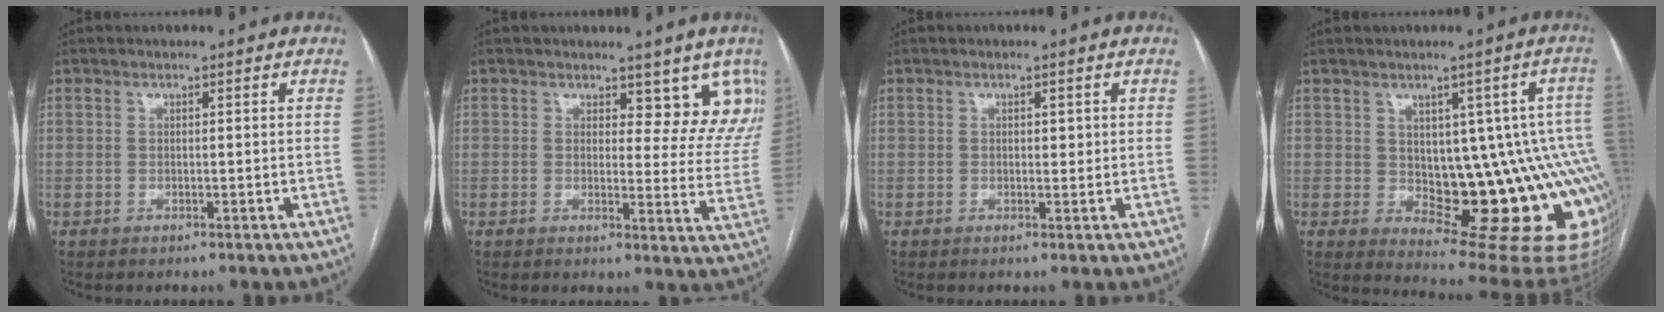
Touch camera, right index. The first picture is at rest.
{"total": 9.2, "force": [7.2, 4.4, 3.6], "torque": [-0.007, -0.021, 0.061]}
{"total": 1.3, "force": [0.3, 0.7, 1.0], "torque": [-0.014, 0.001, 0.005]}
{"total": 16.7, "force": [-1.8, 7.3, 14.9], "torque": [-0.113, 0.020, -0.001]}